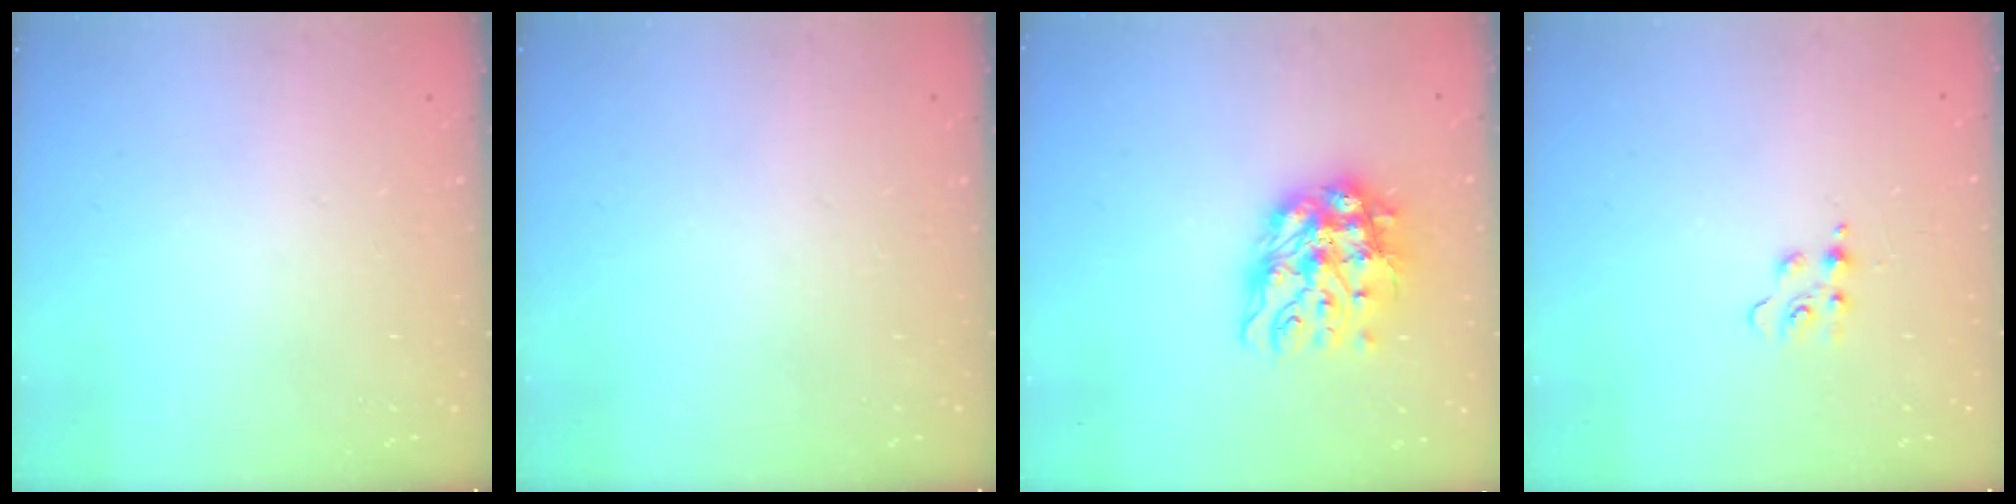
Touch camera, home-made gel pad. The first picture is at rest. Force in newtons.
{"total": 0.0}
{"total": 13.0, "press": 12.9, "slide": 1.5}
{"total": 5.6, "press": 5.6, "slide": 0.6}